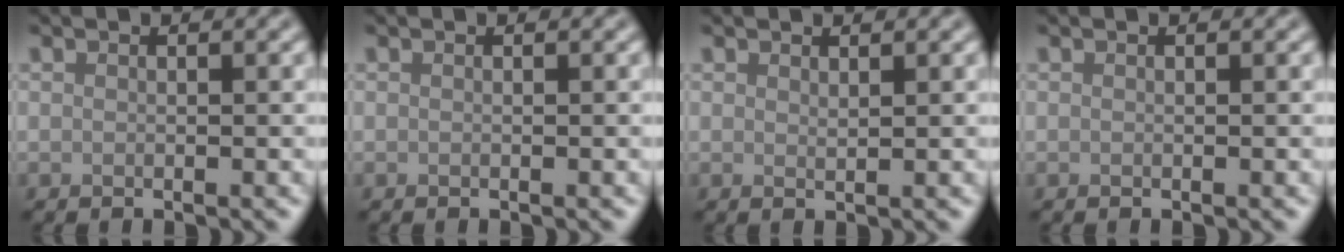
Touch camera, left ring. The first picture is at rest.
{"total": 0.0}
{"total": 0.5, "force": [0.5, 0.0, 0.2], "torque": [-0.003, -0.002, 0.009]}
{"total": 0.0}